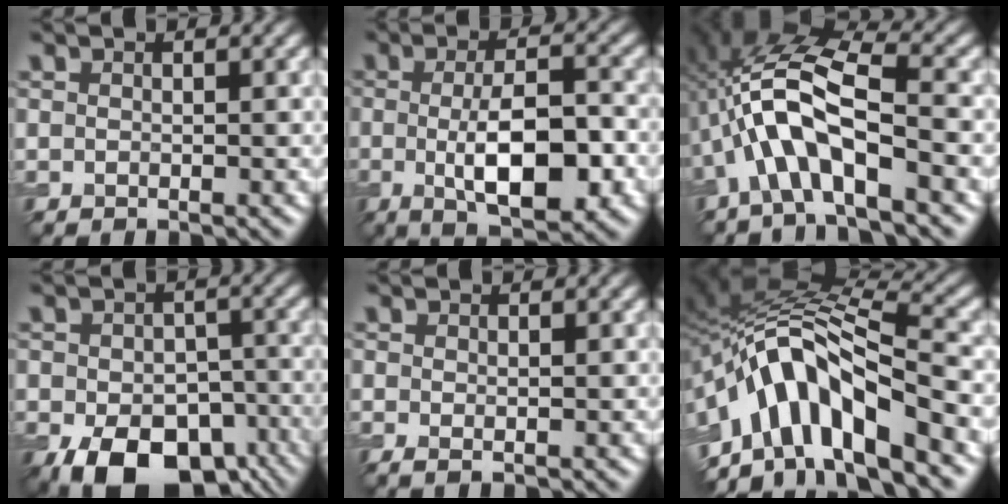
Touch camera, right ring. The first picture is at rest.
{"total": 7.6, "force": [-1.5, 2.4, 7.0], "torque": [-0.113, -0.008, -0.027]}
{"total": 8.0, "force": [-2.3, 2.6, 7.2], "torque": [-0.150, 0.019, -0.046]}
{"total": 11.6, "force": [-5.8, 6.9, 7.3], "torque": [-0.112, -0.043, -0.080]}
{"total": 0.7, "force": [-0.1, 0.2, 0.6], "torque": [-0.012, -0.002, -0.002]}
{"total": 10.5, "force": [-5.5, 4.0, 8.0], "torque": [-0.122, 0.023, -0.107]}